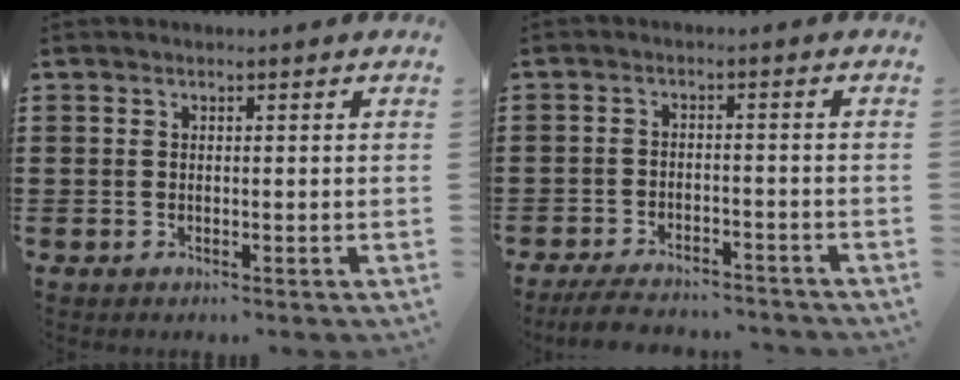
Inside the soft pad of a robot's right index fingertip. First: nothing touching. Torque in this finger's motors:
{"motor_torque": [-0.37, 0.39, 0.16, 0.05]}